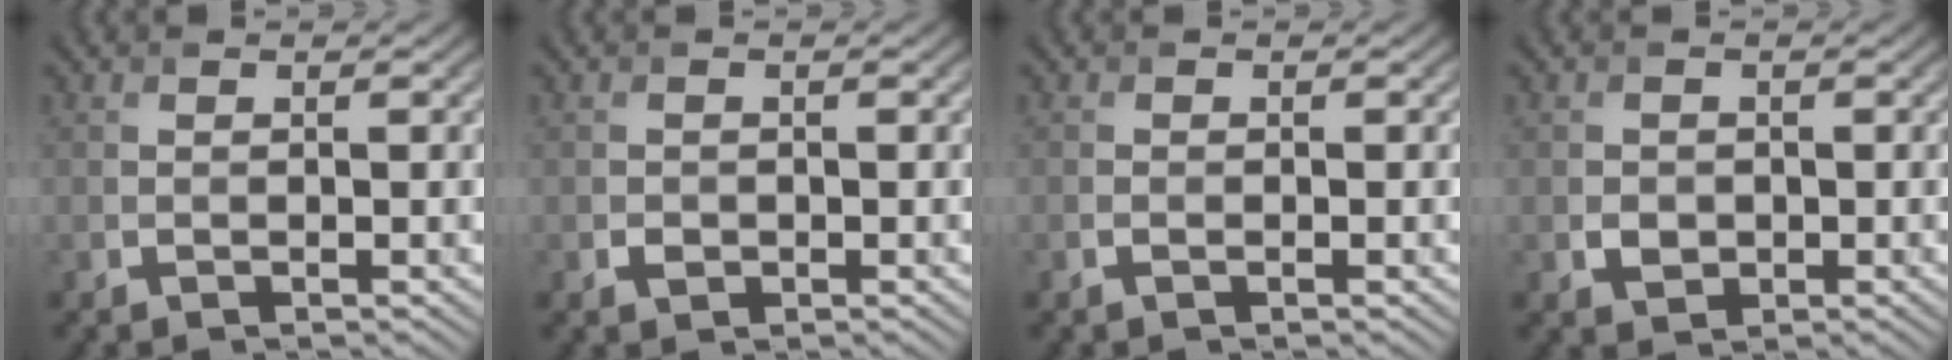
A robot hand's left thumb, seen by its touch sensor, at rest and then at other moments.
{"total": 0.9, "force": [-0.3, 0.8, 0.4], "torque": [-0.005, -0.005, -0.007]}
{"total": 0.7, "force": [-0.3, 0.3, 0.5], "torque": [-0.009, -0.003, -0.002]}
{"total": 1.7, "force": [-0.2, 1.6, 0.8], "torque": [-0.013, -0.008, -0.006]}